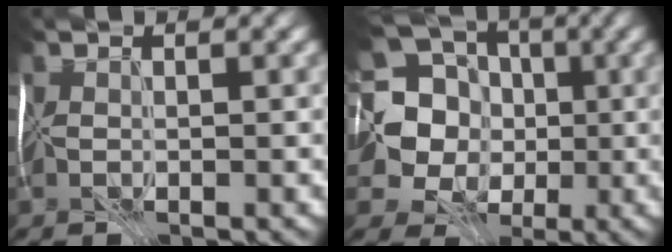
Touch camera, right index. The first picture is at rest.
{"total": 10.9, "force": [0.9, 10.3, 3.4], "torque": [-0.113, 0.032, -0.004]}